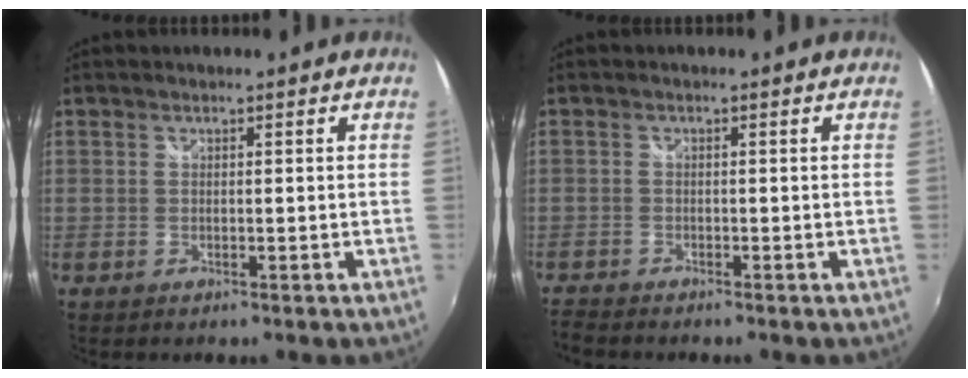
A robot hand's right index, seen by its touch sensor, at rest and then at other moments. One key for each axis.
{"total": 3.4, "fx": -3.3, "fy": 0.5, "fz": 0.7, "tx": -0.026, "ty": -0.020, "tz": -0.066}